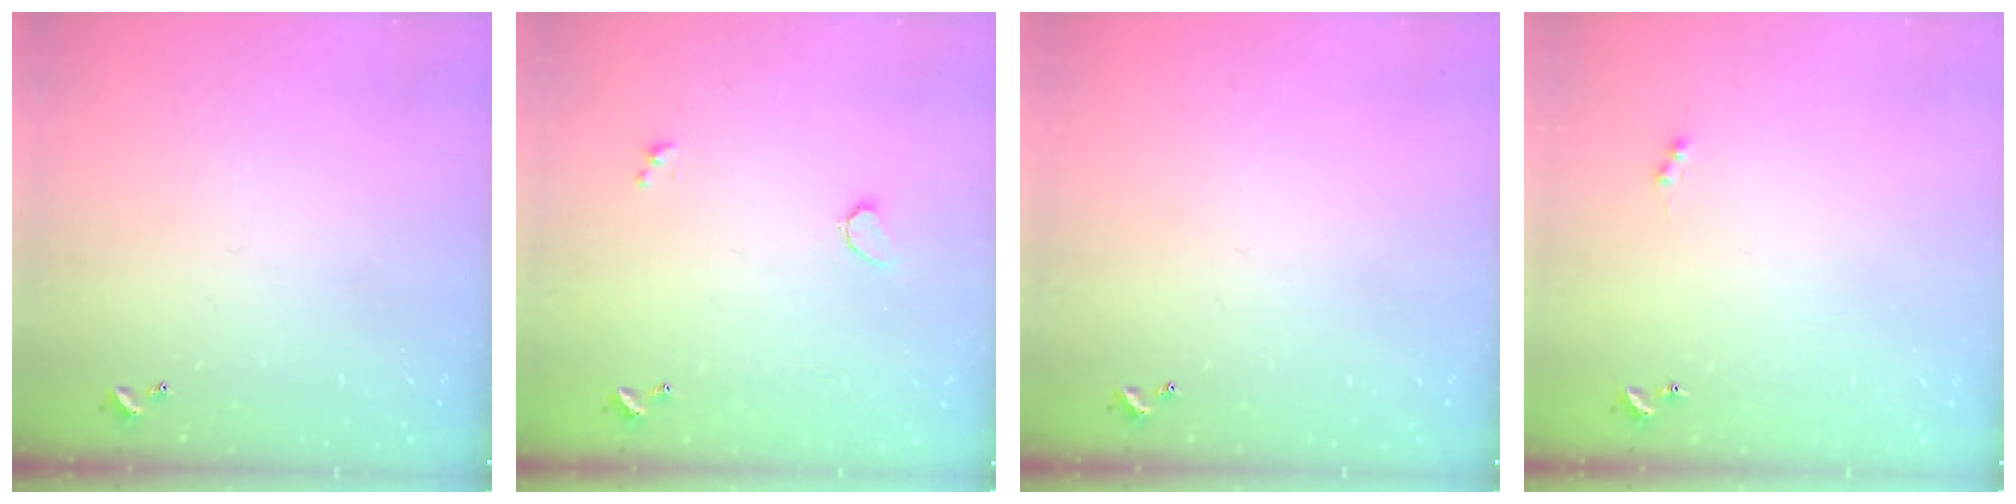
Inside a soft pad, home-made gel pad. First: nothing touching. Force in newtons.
{"total": 0.8, "press": 0.7, "slide": 0.4}
{"total": 0.0}
{"total": 1.0, "press": 0.9, "slide": 0.4}